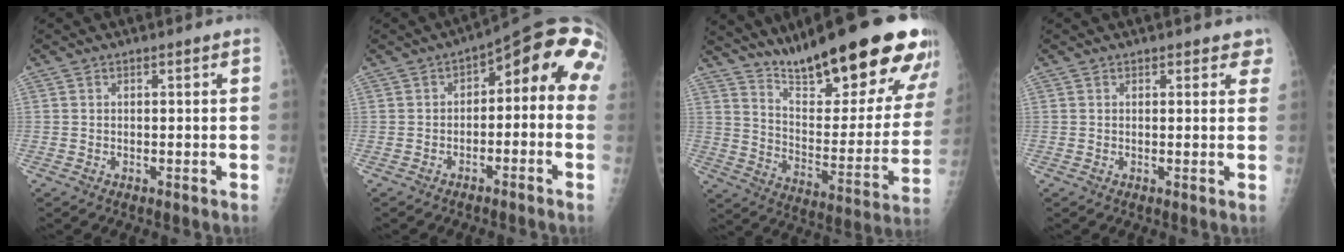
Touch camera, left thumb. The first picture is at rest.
{"total": 11.6, "force": [-0.2, 6.2, 9.8], "torque": [-0.087, 0.053, -0.014]}
{"total": 28.5, "force": [20.2, 6.8, 19.0], "torque": [-0.245, -0.089, 0.303]}
{"total": 2.6, "force": [1.9, 1.3, 1.3], "torque": [0.012, -0.003, 0.016]}